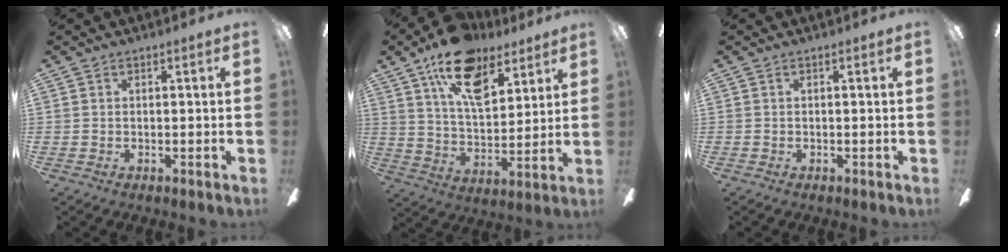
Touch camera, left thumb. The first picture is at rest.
{"total": 17.9, "force": [11.4, 8.9, 10.5], "torque": [-0.172, -0.049, 0.201]}
{"total": 0.0}